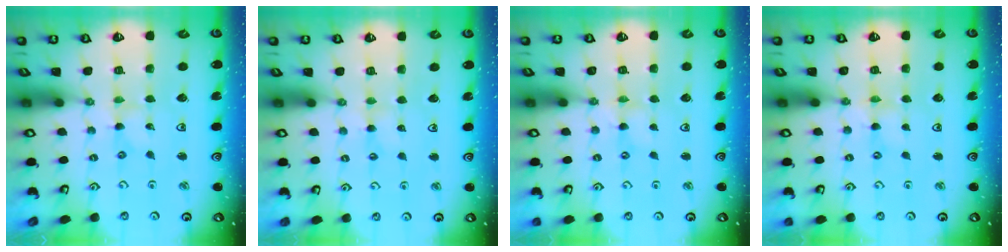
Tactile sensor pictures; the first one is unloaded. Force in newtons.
{"total": 1.5, "press": 1.5, "slide": 0.3}
{"total": 0.6, "press": 0.6, "slide": 0.1}
{"total": 1.2, "press": 1.2, "slide": 0.3}